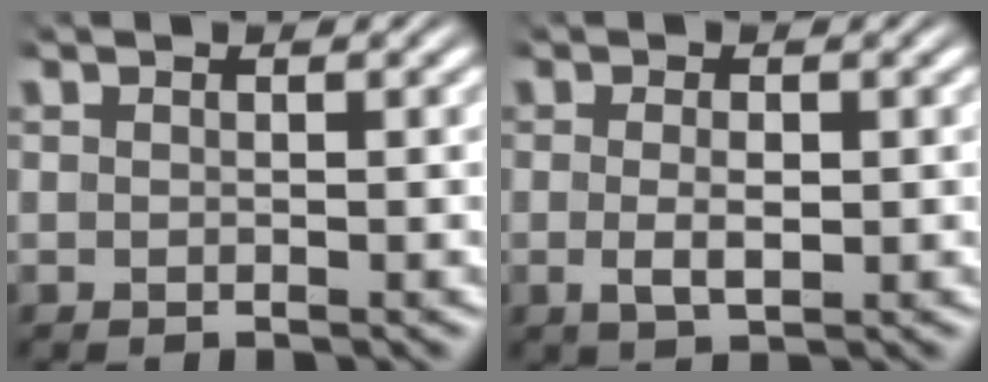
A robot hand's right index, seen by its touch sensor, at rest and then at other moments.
{"total": 2.1, "force": [-0.5, 0.8, 1.9], "torque": [-0.039, -0.010, -0.001]}